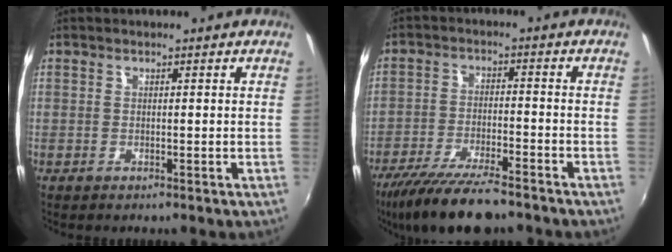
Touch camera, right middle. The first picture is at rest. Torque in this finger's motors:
{"motor_torque": [1.08, -1.06, 0.17, 0.07]}